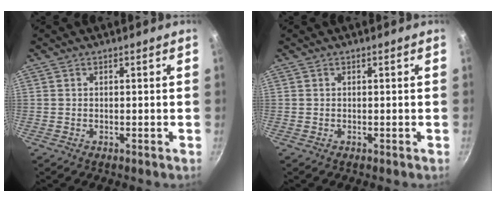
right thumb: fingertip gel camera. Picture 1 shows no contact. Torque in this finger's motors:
{"motor_torque": [-0.02, 0.01, 0.00, -0.01, 0.00]}